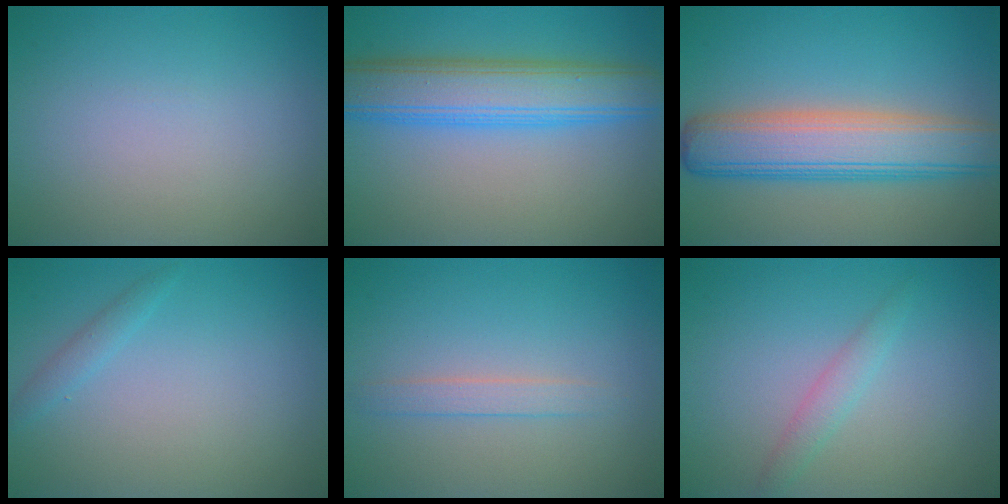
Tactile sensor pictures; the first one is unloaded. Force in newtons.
{"total": 7.1, "press": 7.1, "slide": 0.1}
{"total": 7.8, "press": 7.8, "slide": 0.1}
{"total": 1.1, "press": 1.1, "slide": 0.1}
{"total": 1.5, "press": 1.5, "slide": 0.1}
{"total": 1.5, "press": 1.5, "slide": 0.0}